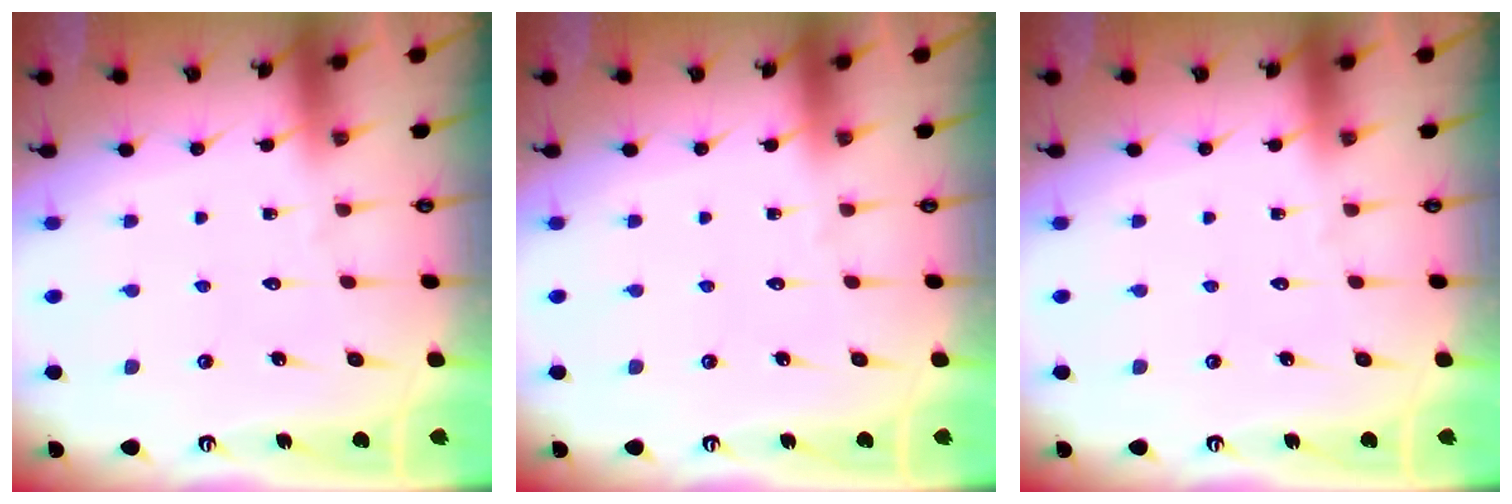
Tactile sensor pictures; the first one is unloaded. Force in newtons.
{"total": 0.0}
{"total": 0.0}